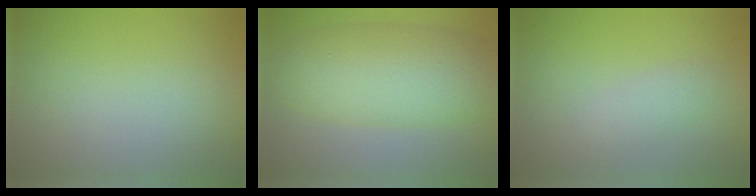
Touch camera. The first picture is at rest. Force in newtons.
{"total": 7.4, "press": 7.4, "slide": 0.2}
{"total": 1.5, "press": 1.5, "slide": 0.0}